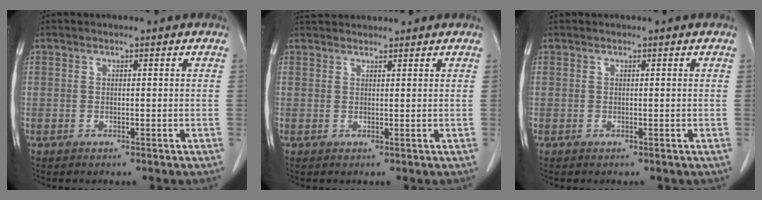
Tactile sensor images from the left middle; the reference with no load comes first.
{"total": 3.1, "force": [3.1, 0.4, 0.3], "torque": [-0.006, 0.028, 0.055]}
{"total": 0.0}